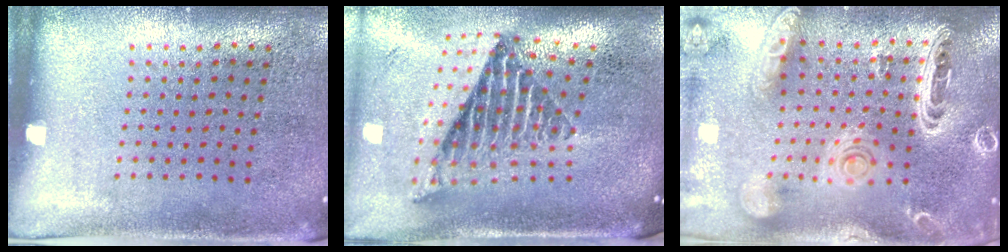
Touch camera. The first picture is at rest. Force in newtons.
{"total": 2.6, "press": 1.6, "slide": 2.0}
{"total": 3.7, "press": 3.0, "slide": 2.2}